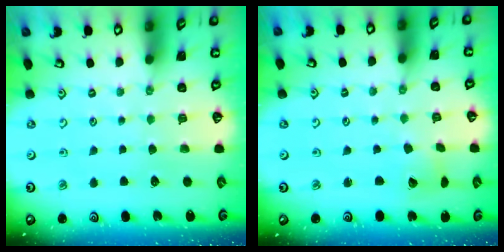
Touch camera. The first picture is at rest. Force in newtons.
{"total": 4.1, "press": 4.1, "slide": 0.5}